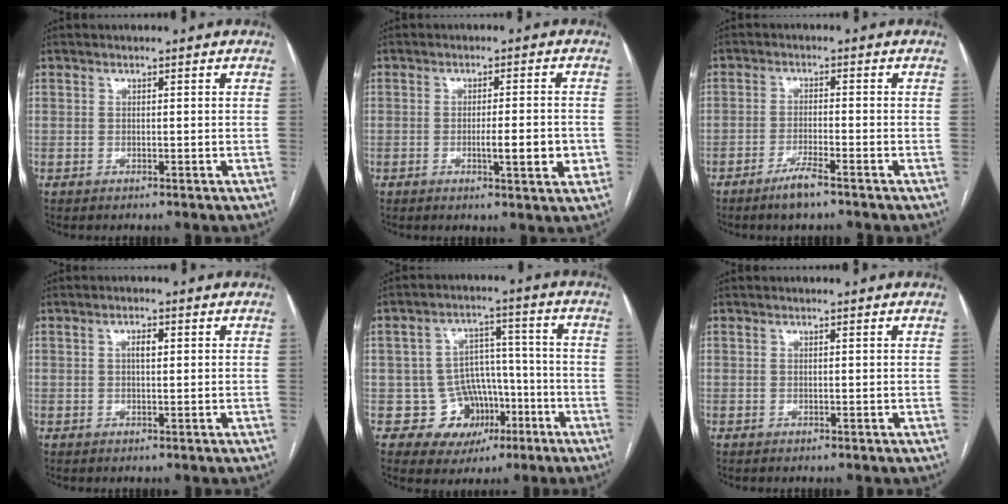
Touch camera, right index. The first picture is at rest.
{"total": 5.5, "force": [-1.2, 0.8, 5.3], "torque": [-0.077, -0.003, -0.011]}
{"total": 3.9, "force": [-2.8, 0.1, 2.7], "torque": [-0.057, -0.007, -0.050]}
{"total": 1.8, "force": [0.4, 0.6, 1.7], "torque": [-0.030, 0.004, 0.006]}
{"total": 9.1, "force": [-3.2, 8.4, 1.8], "torque": [-0.009, 0.038, -0.033]}
{"total": 0.0}